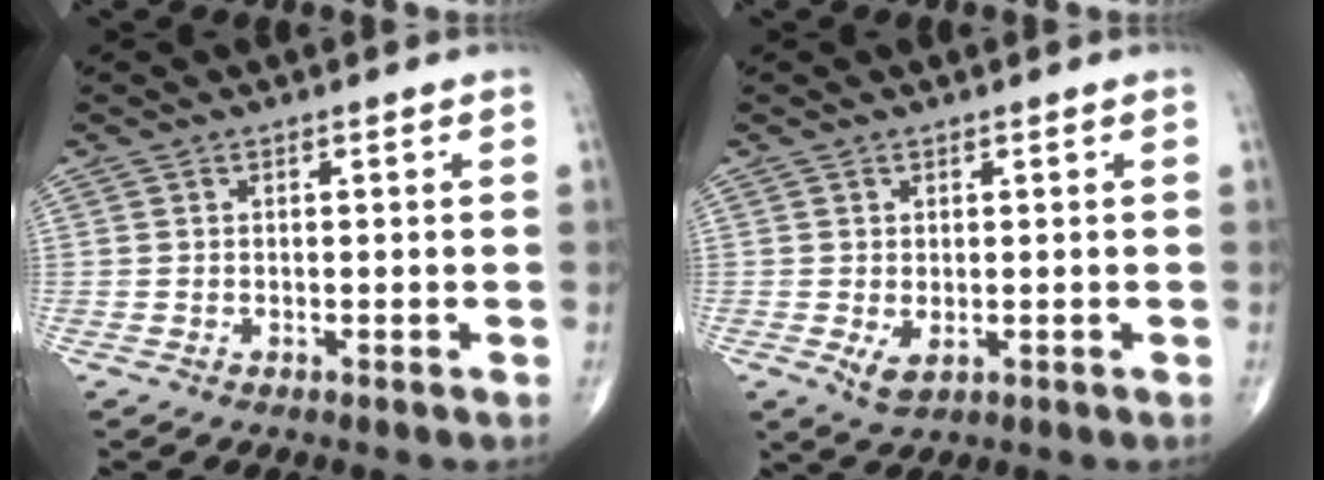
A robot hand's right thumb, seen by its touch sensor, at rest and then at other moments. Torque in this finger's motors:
{"motor_torque": [-0.26, 0.20, 0.32, -0.03, 0.08]}